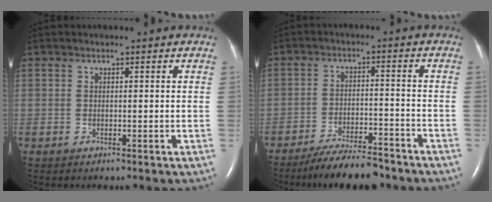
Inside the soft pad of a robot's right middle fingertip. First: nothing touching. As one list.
[{"total": 9.3, "force": [-8.3, 1.2, 3.9], "torque": [-0.061, -0.014, -0.139]}]